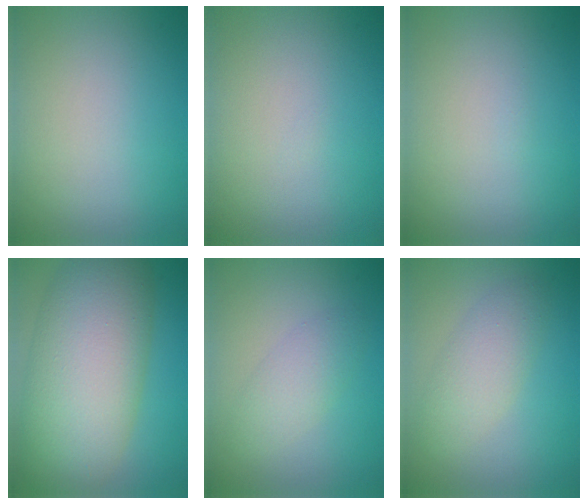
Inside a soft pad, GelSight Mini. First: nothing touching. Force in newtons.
{"total": 0.0}
{"total": 0.0}
{"total": 12.1, "press": 12.1, "slide": 0.5}
{"total": 2.5, "press": 2.5, "slide": 0.0}
{"total": 3.2, "press": 3.2, "slide": 0.1}